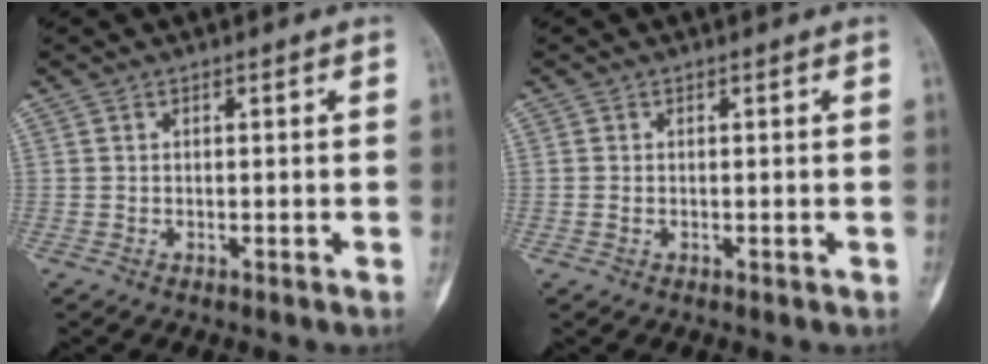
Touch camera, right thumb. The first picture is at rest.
{"total": 0.7, "force": [-0.1, 0.5, 0.5], "torque": [-0.011, 0.002, -0.001]}